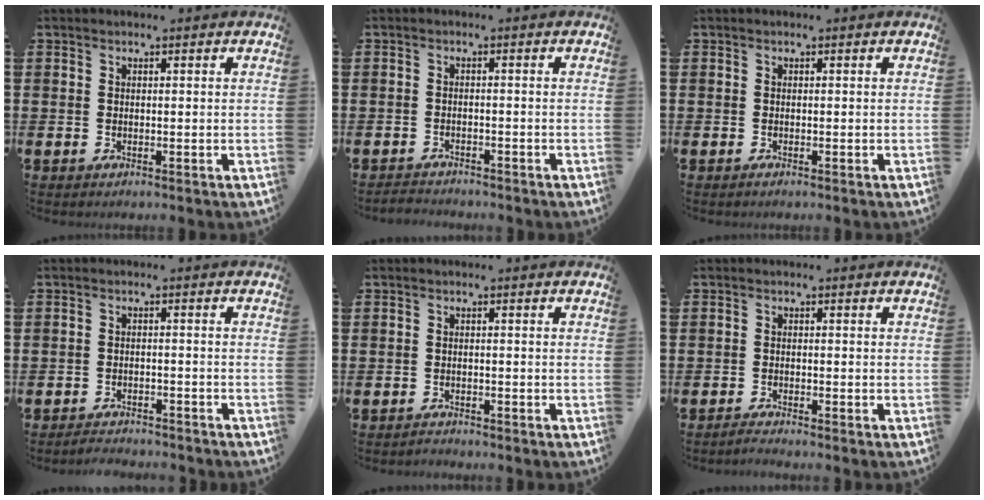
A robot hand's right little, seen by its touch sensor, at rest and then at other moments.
{"total": 1.4, "force": [-1.4, 0.1, -0.1], "torque": [-0.002, 0.003, -0.029]}
{"total": 0.0}
{"total": 1.9, "force": [-1.9, 0.0, -0.1], "torque": [-0.004, 0.003, -0.040]}
{"total": 0.8, "force": [-0.8, 0.1, -0.1], "torque": [-0.002, 0.000, -0.018]}
{"total": 1.0, "force": [-1.0, -0.1, 0.3], "torque": [-0.005, -0.002, -0.020]}